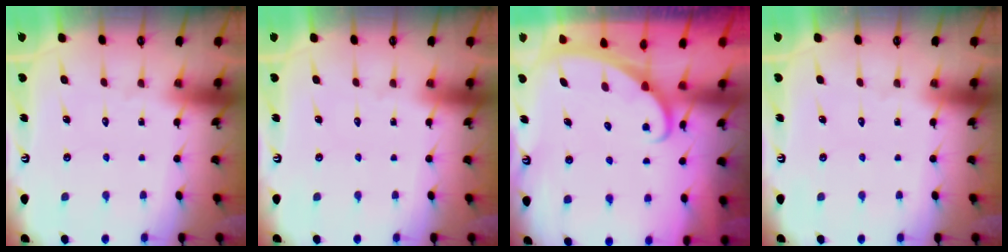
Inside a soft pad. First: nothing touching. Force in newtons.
{"total": 0.0}
{"total": 2.3, "press": 2.3, "slide": 0.1}
{"total": 0.0}